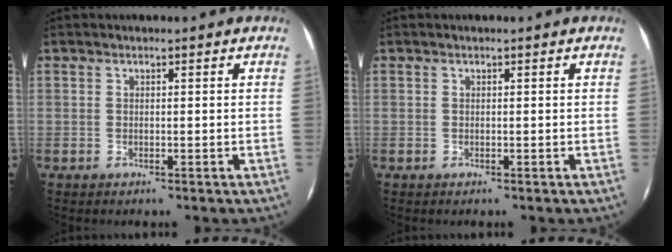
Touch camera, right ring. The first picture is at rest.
{"total": 0.0}